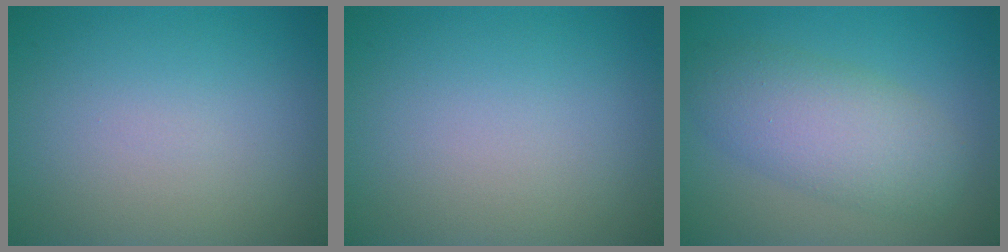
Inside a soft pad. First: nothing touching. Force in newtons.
{"total": 0.0}
{"total": 5.6, "press": 5.6, "slide": 0.1}